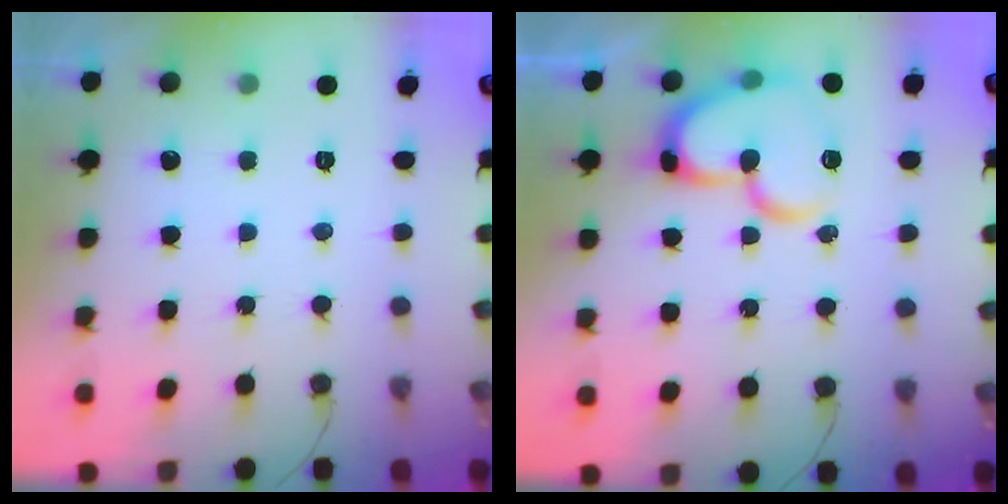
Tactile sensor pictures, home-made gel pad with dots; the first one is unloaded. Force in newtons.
{"total": 16.8, "press": 16.7, "slide": 1.6}